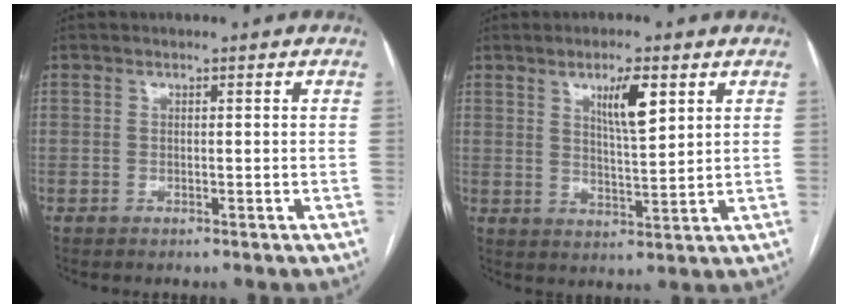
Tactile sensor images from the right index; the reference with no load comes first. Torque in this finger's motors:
{"motor_torque": [0.12, 0.11, 0.15, 0.07]}